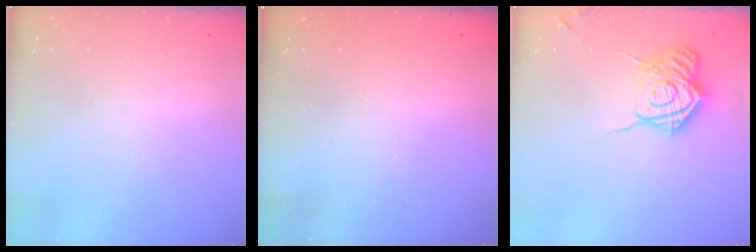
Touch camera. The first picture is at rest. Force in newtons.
{"total": 2.3, "press": 2.1, "slide": 0.8}
{"total": 16.7, "press": 16.7, "slide": 0.6}